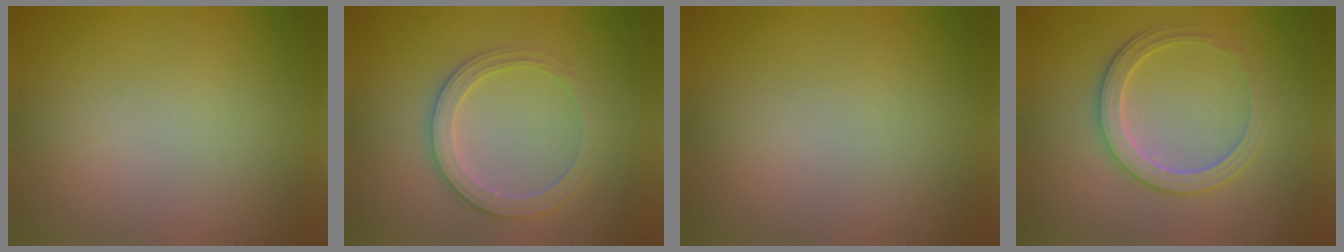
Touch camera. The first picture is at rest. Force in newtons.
{"total": 2.8, "press": 2.6, "slide": 0.8}
{"total": 0.0}
{"total": 2.8, "press": 2.8, "slide": 0.3}